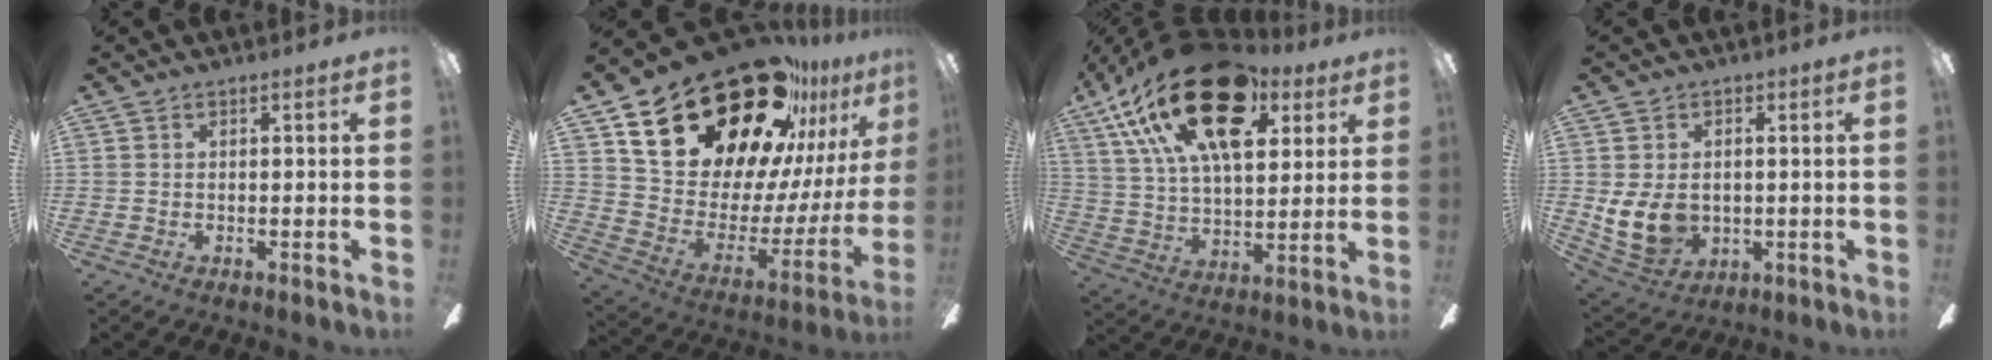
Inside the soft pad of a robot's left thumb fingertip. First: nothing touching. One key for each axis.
{"total": 32.3, "fx": 22.8, "fy": 15.3, "fz": 17.1, "tx": -0.250, "ty": -0.154, "tz": 0.426}
{"total": 26.8, "fx": 14.6, "fy": 13.4, "fz": 18.0, "tx": -0.306, "ty": -0.068, "tz": 0.248}
{"total": 10.7, "fx": -0.3, "fy": 8.3, "fz": 6.7, "tx": -0.149, "ty": 0.001, "tz": -0.002}